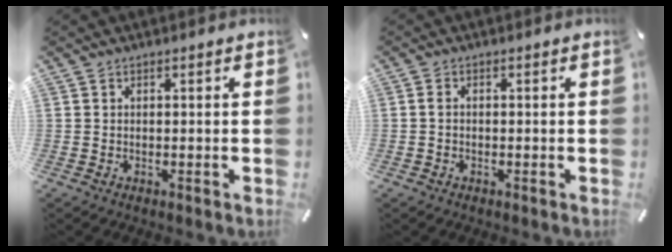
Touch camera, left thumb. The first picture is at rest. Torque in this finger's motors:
{"motor_torque": [-0.05, -0.04, -0.01, 0.08, 0.02]}